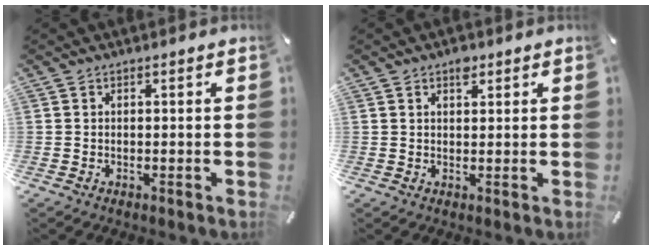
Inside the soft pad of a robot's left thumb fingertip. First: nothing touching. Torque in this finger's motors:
{"motor_torque": [0.53, 0.46, 0.13, -0.25, 0.08]}